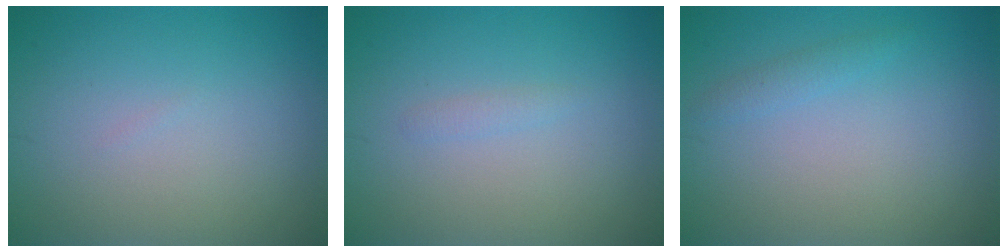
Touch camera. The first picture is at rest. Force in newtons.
{"total": 0.6, "press": 0.6, "slide": 0.1}
{"total": 1.0, "press": 1.0, "slide": 0.1}